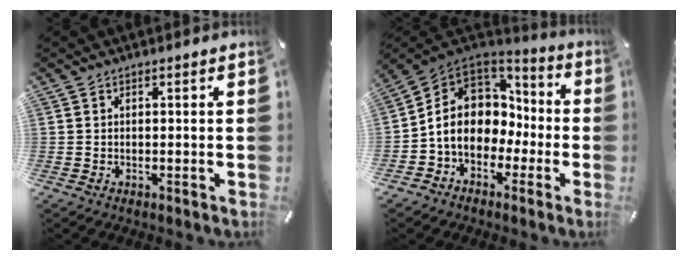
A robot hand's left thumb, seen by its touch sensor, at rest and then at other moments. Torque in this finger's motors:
{"motor_torque": [0.59, 2.37, 1.35, 0.57, 0.59]}